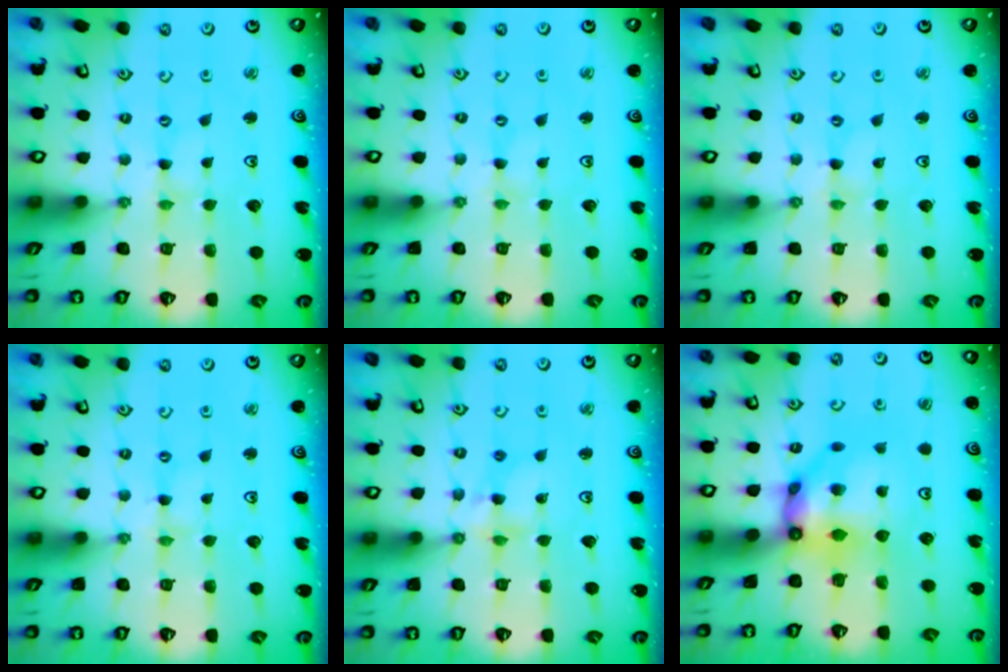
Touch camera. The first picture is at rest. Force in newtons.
{"total": 0.0}
{"total": 0.0}
{"total": 0.0}
{"total": 4.9, "press": 4.8, "slide": 0.5}
{"total": 10.3, "press": 10.2, "slide": 0.7}